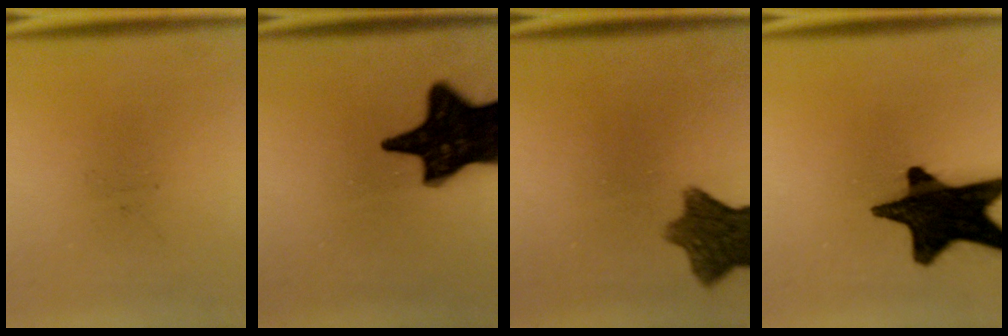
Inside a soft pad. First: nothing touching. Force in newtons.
{"total": 18.7}
{"total": 9.0}
{"total": 17.7}